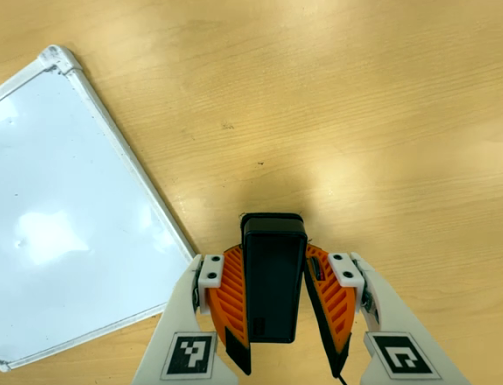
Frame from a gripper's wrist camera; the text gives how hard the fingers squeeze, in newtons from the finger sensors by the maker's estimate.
{"total": 5.3, "left": 4.2, "right": 6.5}